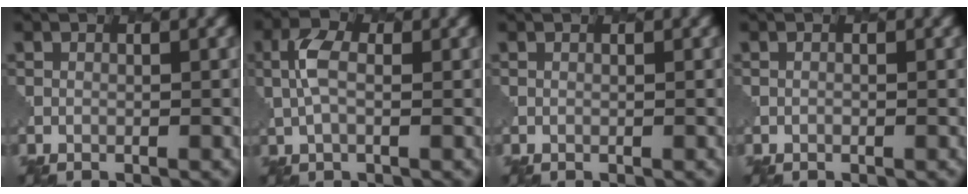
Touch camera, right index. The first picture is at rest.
{"total": 2.5, "force": [0.6, 1.3, 2.1], "torque": [-0.050, 0.005, 0.008]}
{"total": 0.0}
{"total": 0.0}